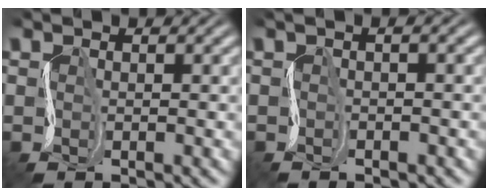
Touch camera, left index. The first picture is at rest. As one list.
[{"total": 1.0, "force": [-0.3, 0.2, 0.9], "torque": [-0.008, 0.003, -0.008]}]